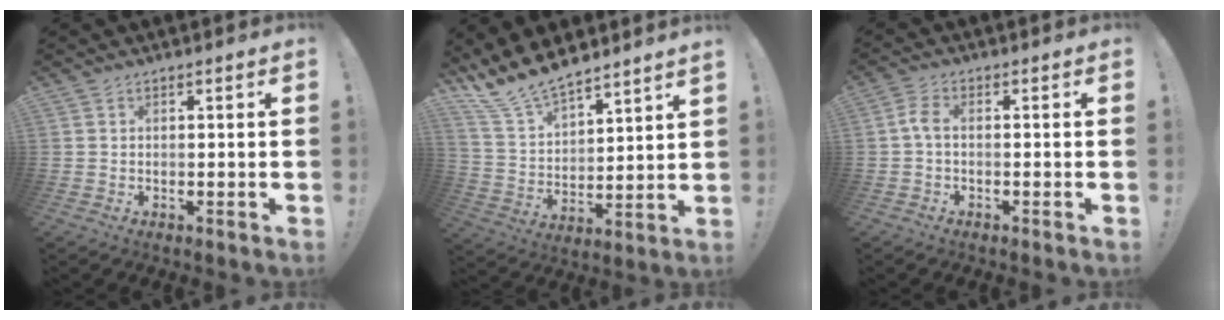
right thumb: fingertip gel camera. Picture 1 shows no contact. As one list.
[{"total": 12.0, "force": [11.2, 2.9, 3.3], "torque": [-0.087, -0.096, 0.208]}, {"total": 3.9, "force": [-0.3, 1.7, 3.5], "torque": [-0.073, 0.010, -0.004]}]